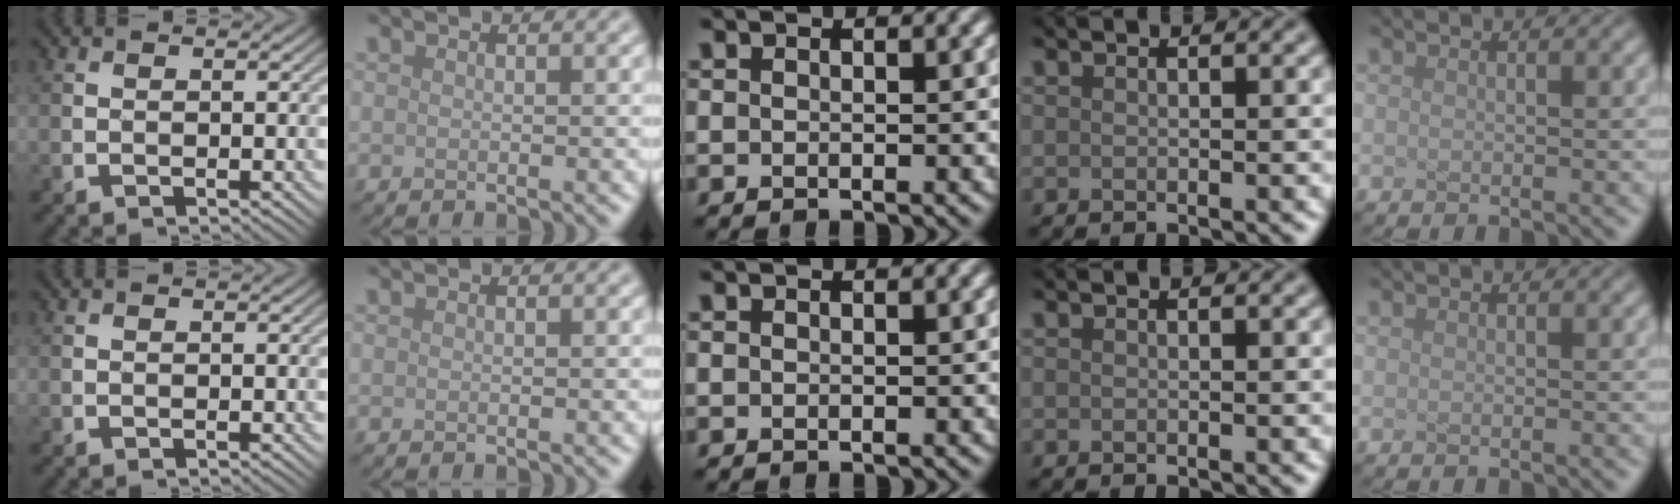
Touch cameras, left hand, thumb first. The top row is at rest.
{}